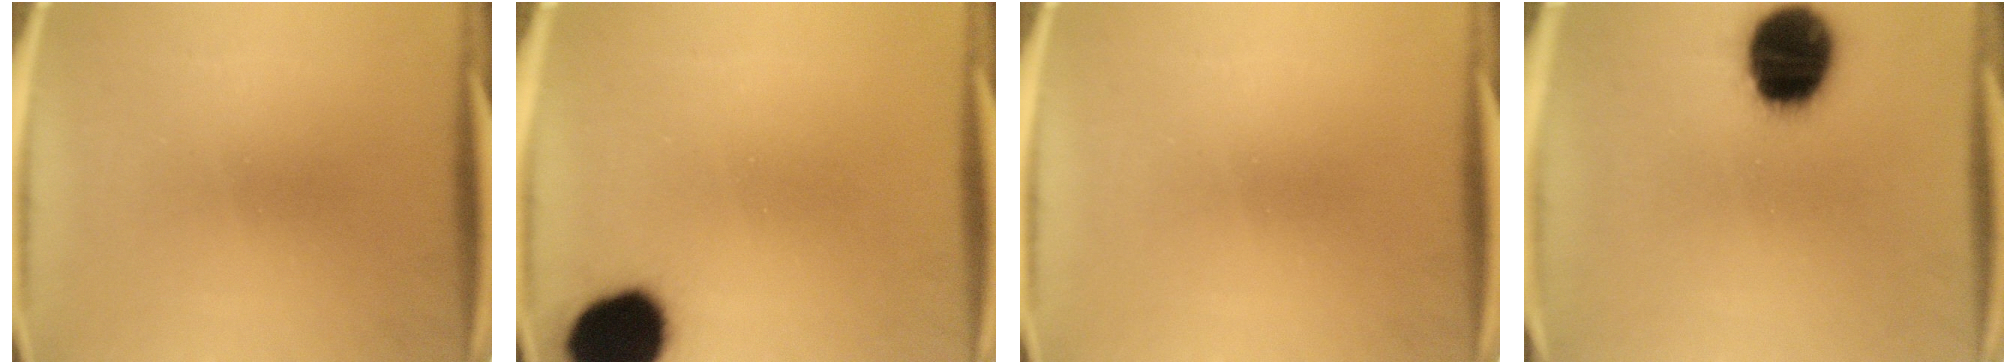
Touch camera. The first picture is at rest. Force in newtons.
{"total": 17.4}
{"total": 0.0}
{"total": 19.3}